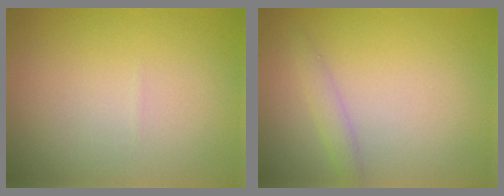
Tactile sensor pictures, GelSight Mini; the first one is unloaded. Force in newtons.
{"total": 1.4, "press": 1.4, "slide": 0.1}